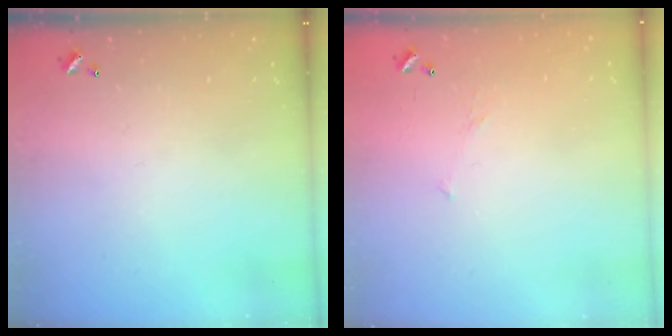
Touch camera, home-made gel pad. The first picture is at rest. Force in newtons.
{"total": 7.3, "press": 7.3, "slide": 0.7}